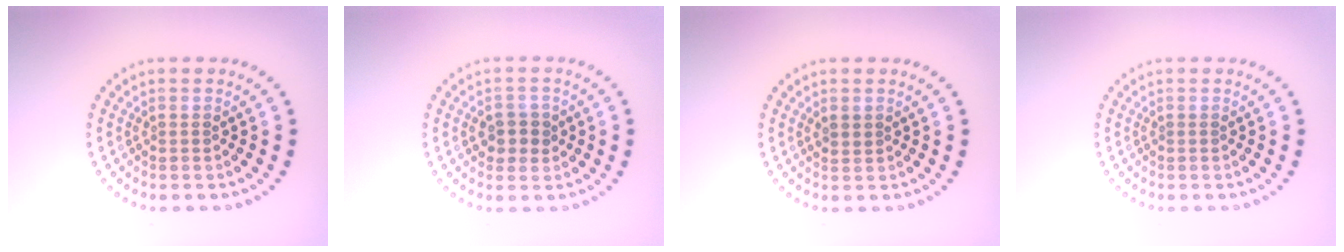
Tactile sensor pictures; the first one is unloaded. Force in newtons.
{"total": 2.3, "press": 2.3, "slide": 0.6}
{"total": 1.0, "press": 0.9, "slide": 0.4}
{"total": 0.0}